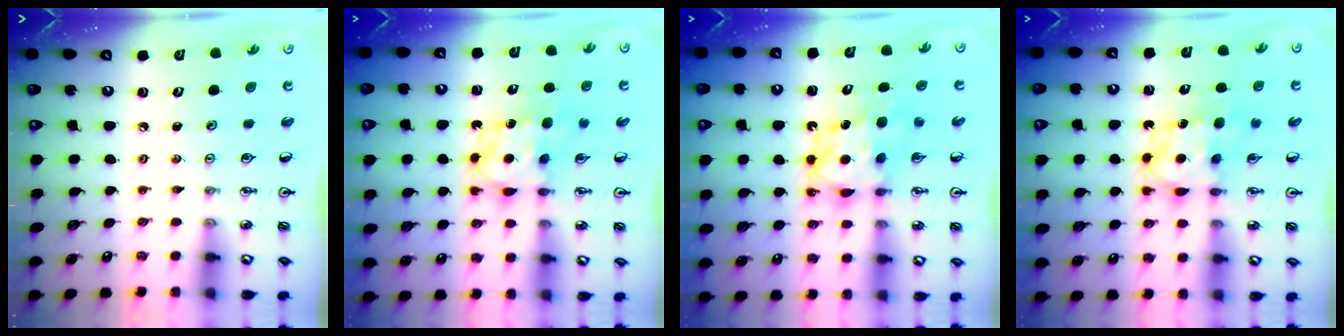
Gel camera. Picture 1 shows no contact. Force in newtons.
{"total": 6.7, "press": 6.7, "slide": 0.2}
{"total": 6.5, "press": 6.5, "slide": 0.3}
{"total": 6.7, "press": 6.7, "slide": 0.2}